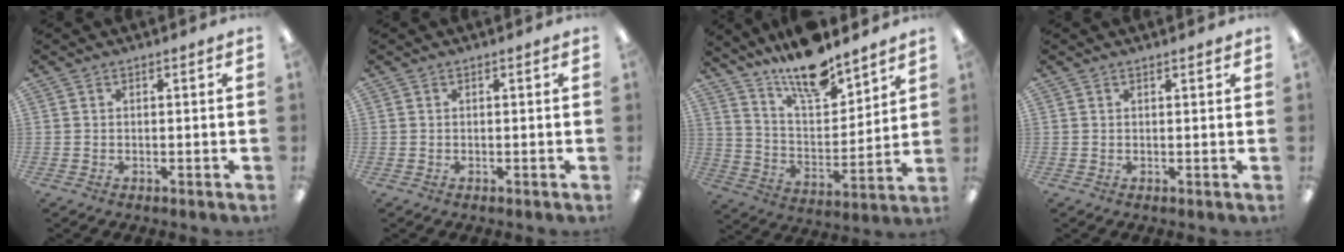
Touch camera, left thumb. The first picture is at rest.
{"total": 0.0}
{"total": 14.4, "force": [12.7, 3.5, 5.9], "torque": [-0.115, -0.088, 0.225]}
{"total": 0.8, "force": [0.7, 0.1, 0.3], "torque": [0.001, -0.003, 0.011]}